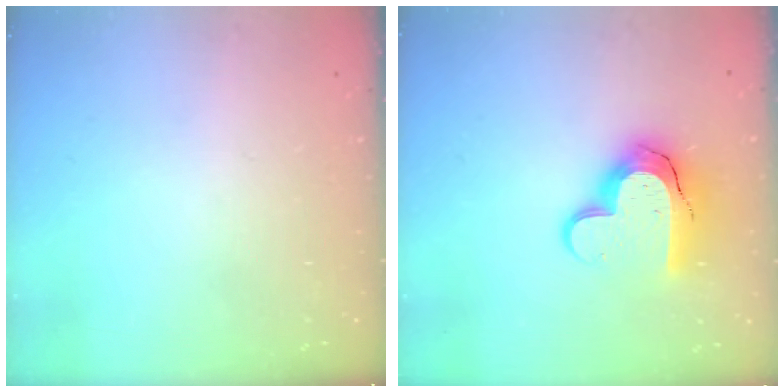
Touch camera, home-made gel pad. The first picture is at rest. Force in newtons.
{"total": 14.2, "press": 14.1, "slide": 1.0}